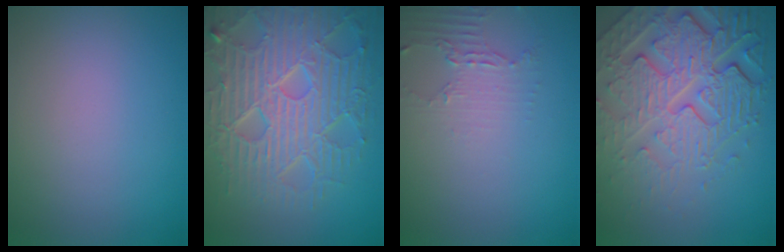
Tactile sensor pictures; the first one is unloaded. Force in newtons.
{"total": 9.3, "press": 6.6, "slide": 6.6}
{"total": 2.0, "press": 1.5, "slide": 1.4}
{"total": 8.4, "press": 5.8, "slide": 6.0}